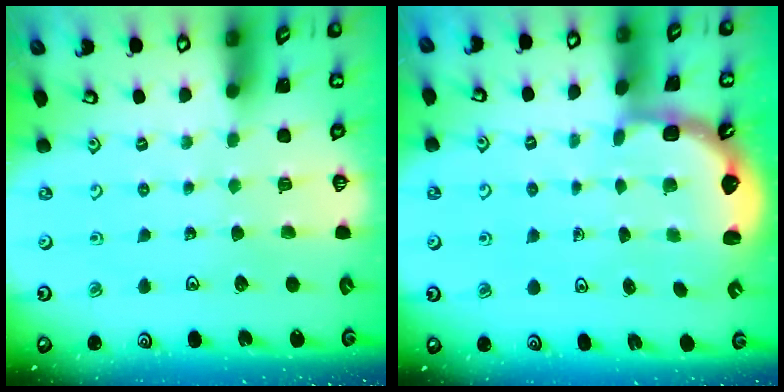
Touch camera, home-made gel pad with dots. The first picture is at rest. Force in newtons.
{"total": 2.4, "press": 2.0, "slide": 1.3}